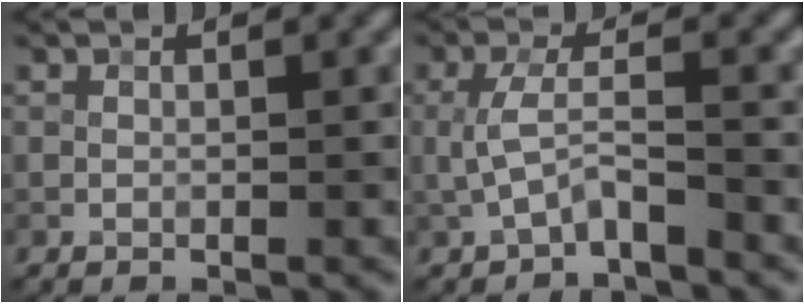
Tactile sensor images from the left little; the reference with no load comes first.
{"total": 2.6, "force": [-1.1, 0.5, 2.3], "torque": [-0.049, 0.011, -0.025]}